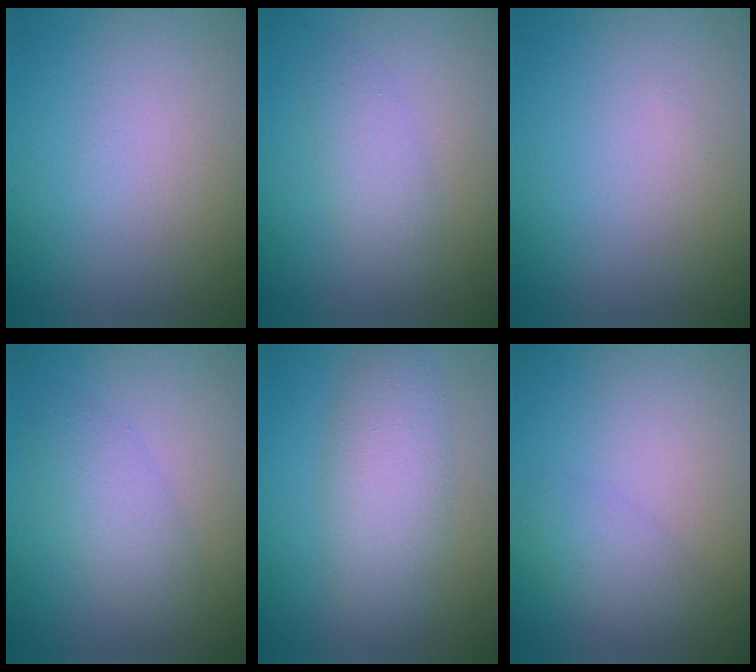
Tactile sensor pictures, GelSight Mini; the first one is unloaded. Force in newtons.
{"total": 2.3, "press": 2.3, "slide": 0.1}
{"total": 0.0}
{"total": 2.9, "press": 2.8, "slide": 0.2}
{"total": 4.5, "press": 4.5, "slide": 0.2}
{"total": 2.0, "press": 2.0, "slide": 0.2}